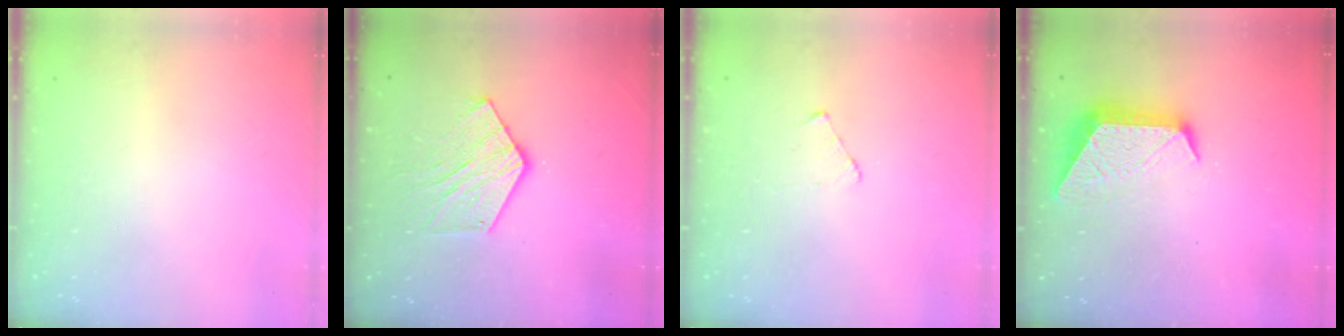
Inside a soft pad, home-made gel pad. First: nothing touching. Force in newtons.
{"total": 10.5, "press": 10.5, "slide": 0.4}
{"total": 2.5, "press": 2.5, "slide": 0.3}
{"total": 10.6, "press": 10.6, "slide": 0.6}